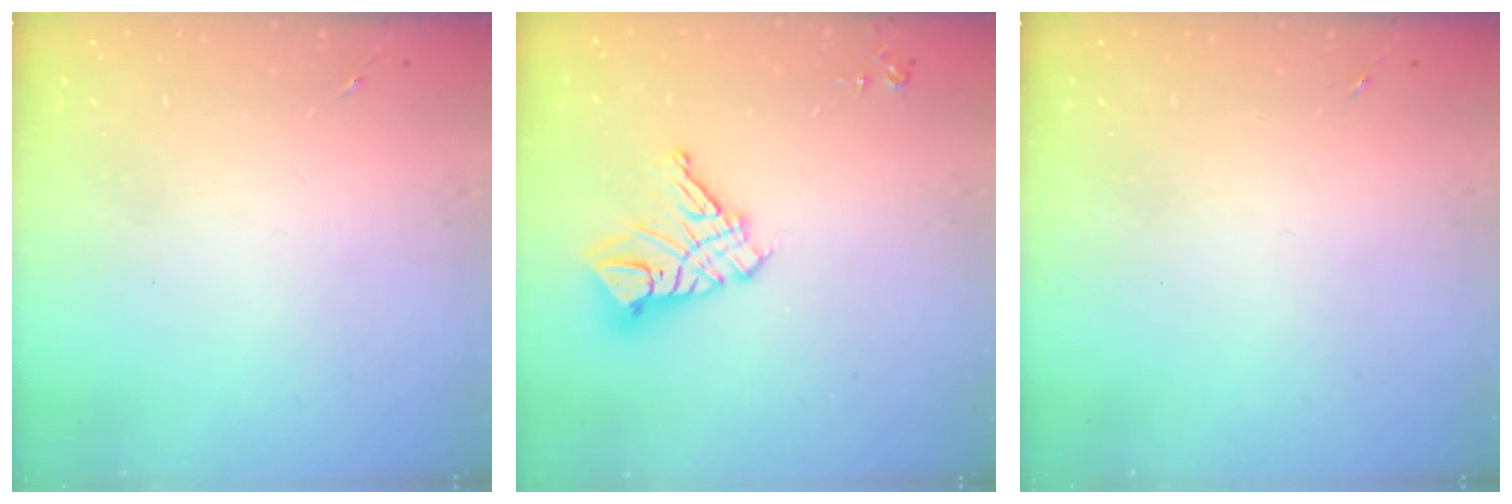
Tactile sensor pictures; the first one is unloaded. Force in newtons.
{"total": 12.6, "press": 12.5, "slide": 1.3}
{"total": 0.0}